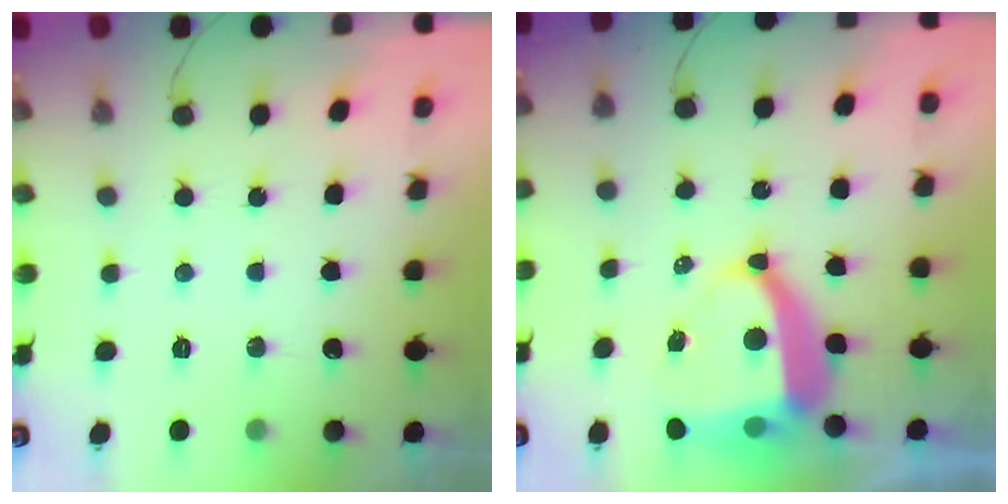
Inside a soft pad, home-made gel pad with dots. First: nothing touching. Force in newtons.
{"total": 10.2, "press": 10.2, "slide": 1.1}